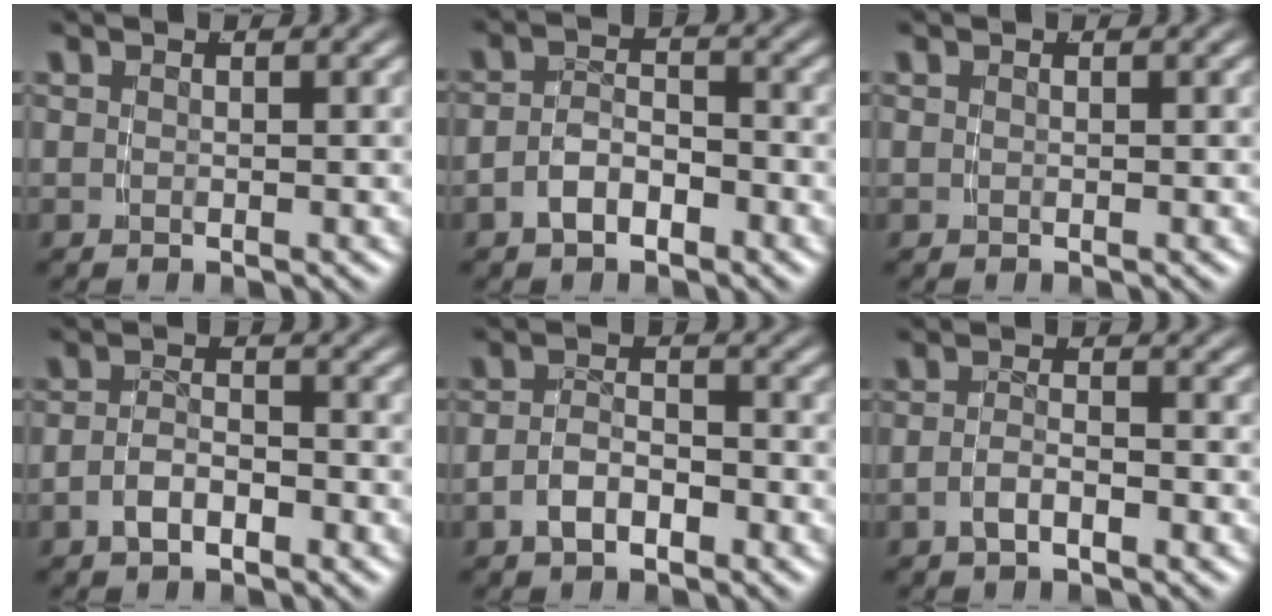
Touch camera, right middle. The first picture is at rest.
{"total": 3.2, "force": [-2.1, 1.8, 1.6], "torque": [-0.022, -0.003, -0.037]}
{"total": 0.0}
{"total": 2.4, "force": [-1.8, 1.0, 1.4], "torque": [-0.019, -0.002, -0.030]}
{"total": 2.8, "force": [-1.8, 1.4, 1.6], "torque": [-0.023, -0.002, -0.031]}
{"total": 2.1, "force": [-1.5, 0.5, 1.3], "torque": [-0.022, -0.003, -0.026]}